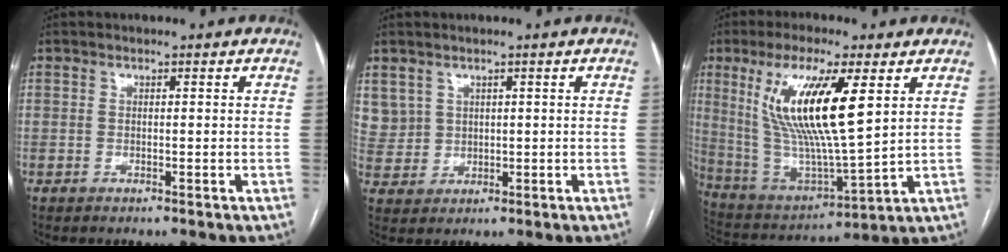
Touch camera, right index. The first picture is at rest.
{"total": 5.9, "force": [2.5, 5.4, 0.5], "torque": [-0.021, 0.018, 0.064]}
{"total": 18.1, "force": [5.7, 2.9, 17.0], "torque": [-0.352, -0.002, 0.112]}